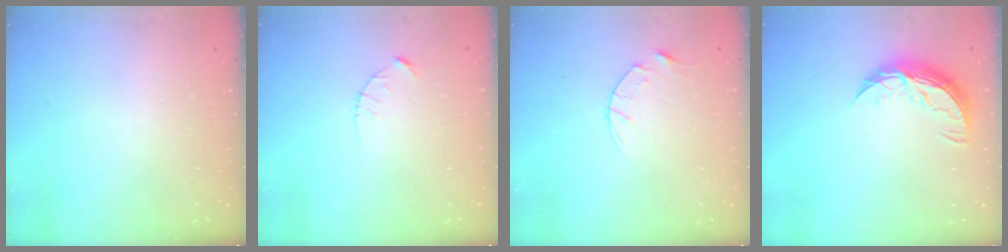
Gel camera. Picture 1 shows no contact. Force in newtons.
{"total": 2.1, "press": 2.1, "slide": 0.3}
{"total": 4.5, "press": 4.5, "slide": 0.3}
{"total": 9.1, "press": 9.1, "slide": 0.4}